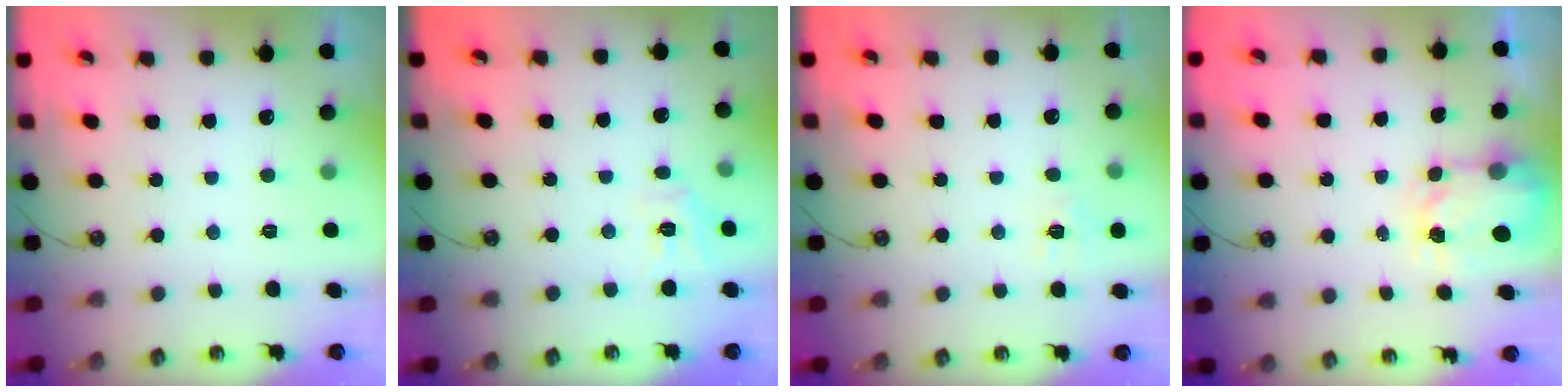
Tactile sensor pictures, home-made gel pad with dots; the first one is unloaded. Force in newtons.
{"total": 7.6, "press": 7.5, "slide": 0.7}
{"total": 7.2, "press": 7.1, "slide": 1.3}
{"total": 3.9, "press": 3.8, "slide": 0.6}